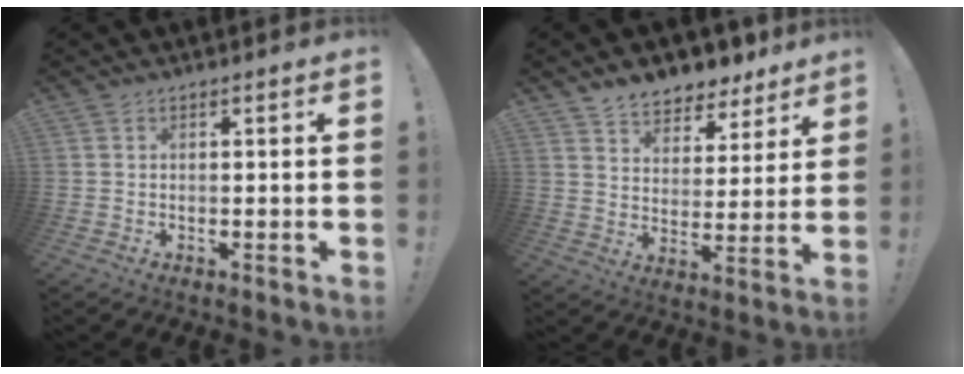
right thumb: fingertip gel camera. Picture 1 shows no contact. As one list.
[{"total": 8.2, "force": [7.0, 4.0, 1.5], "torque": [-0.027, -0.058, 0.132]}]